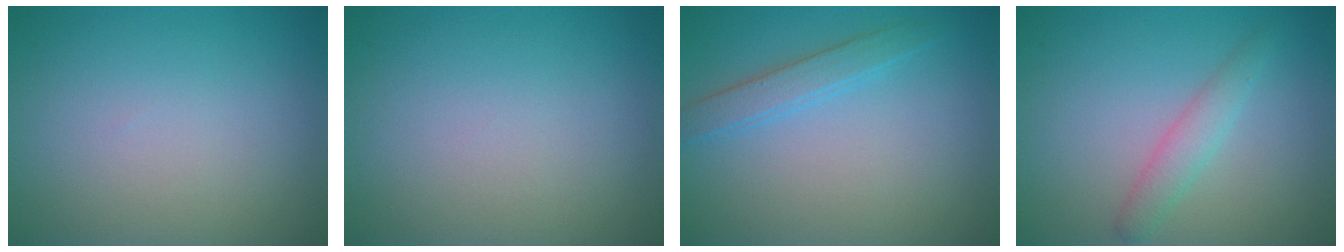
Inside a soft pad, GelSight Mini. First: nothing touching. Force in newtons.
{"total": 0.0}
{"total": 2.1, "press": 2.1, "slide": 0.1}
{"total": 2.1, "press": 2.1, "slide": 0.0}